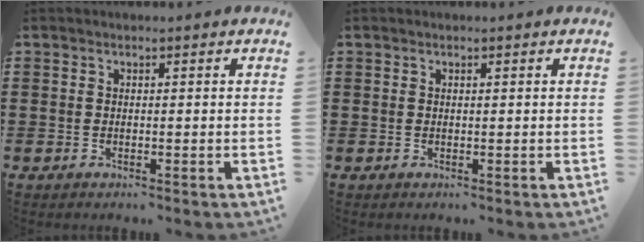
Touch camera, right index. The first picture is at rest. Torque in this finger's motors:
{"motor_torque": [-0.15, -0.13, 0.01, 0.00]}